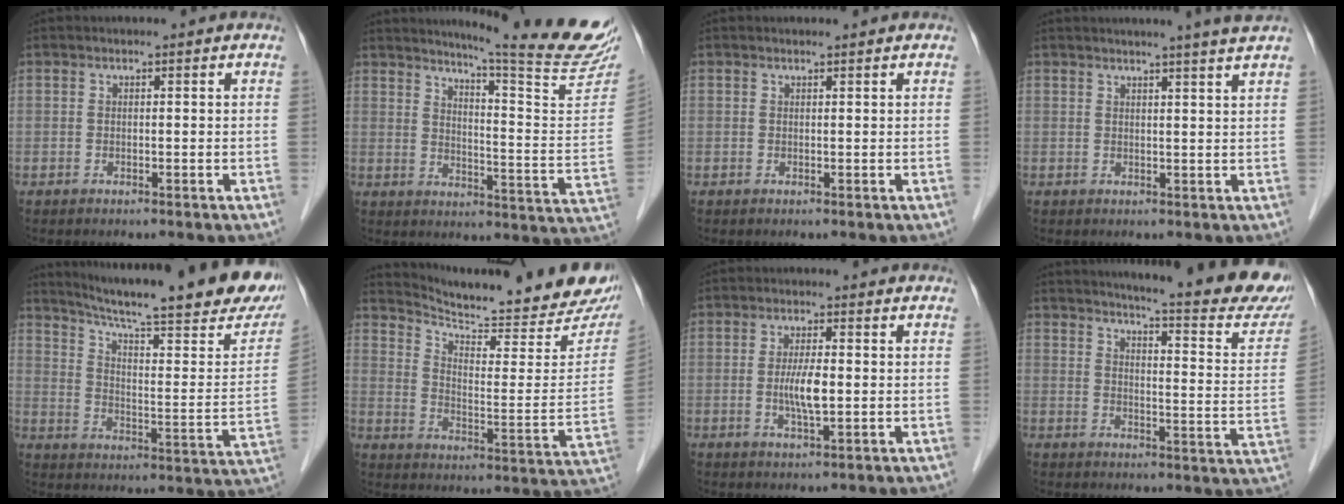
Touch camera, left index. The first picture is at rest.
{"total": 21.4, "force": [19.3, -0.8, 9.2], "torque": [-0.131, -0.115, 0.232]}
{"total": 0.5, "force": [0.5, 0.0, 0.1], "torque": [-0.007, 0.003, 0.010]}
{"total": 5.4, "force": [4.7, -1.2, 2.4], "torque": [-0.034, 0.001, 0.048]}
{"total": 28.7, "force": [23.8, 2.6, 15.9], "torque": [-0.247, -0.056, 0.312]}
{"total": 23.1, "force": [21.2, 2.0, 8.9], "torque": [-0.137, -0.076, 0.278]}
{"total": 4.3, "force": [-0.3, 0.7, 4.2], "torque": [-0.086, -0.005, -0.005]}
{"total": 22.7, "force": [20.6, 0.6, 9.6], "torque": [-0.132, -0.105, 0.238]}